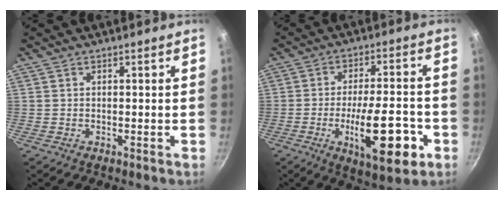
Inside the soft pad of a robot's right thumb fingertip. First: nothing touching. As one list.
[{"total": 16.1, "force": [-5.3, 5.7, 14.1], "torque": [-0.202, 0.015, -0.076]}]